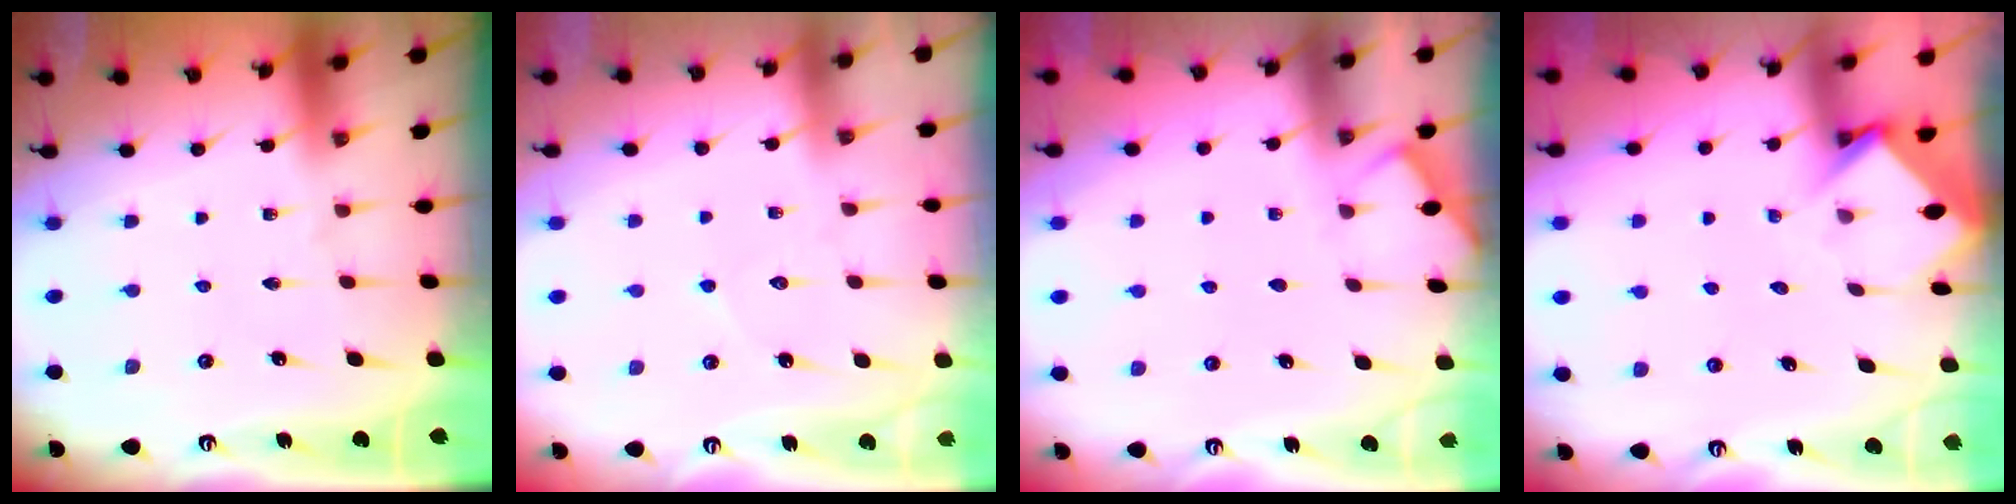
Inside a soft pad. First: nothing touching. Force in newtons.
{"total": 3.9, "press": 3.9, "slide": 0.4}
{"total": 3.0, "press": 2.9, "slide": 0.5}
{"total": 3.2, "press": 3.2, "slide": 0.3}